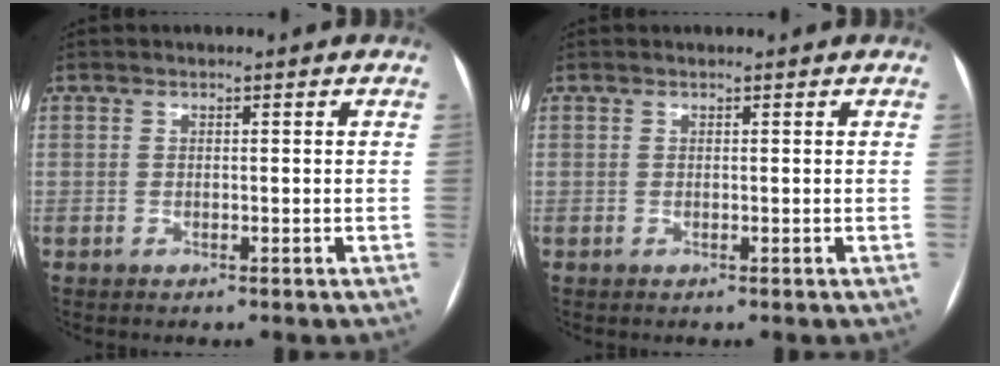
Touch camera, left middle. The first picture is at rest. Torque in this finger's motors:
{"motor_torque": [0.16, -0.11, -0.01, 0.02]}